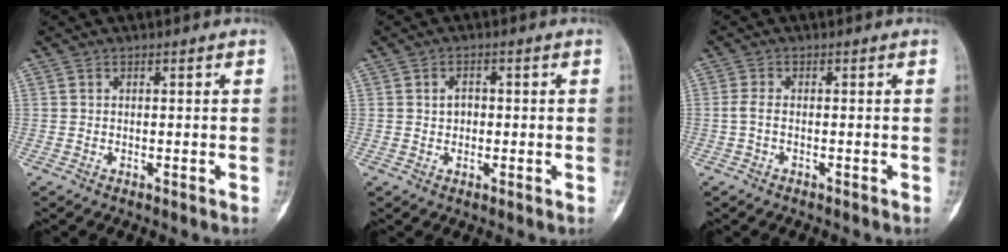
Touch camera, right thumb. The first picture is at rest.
{"total": 2.3, "force": [0.2, 1.8, 1.5], "torque": [-0.015, 0.004, 0.002]}
{"total": 1.8, "force": [-0.4, 0.8, 1.6], "torque": [-0.037, 0.001, -0.009]}